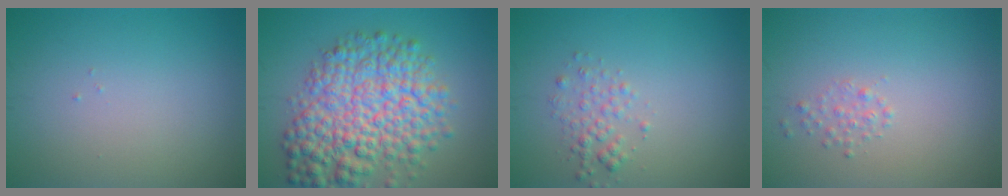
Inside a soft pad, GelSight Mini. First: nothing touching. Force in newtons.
{"total": 9.4, "press": 9.4, "slide": 0.3}
{"total": 1.7, "press": 1.7, "slide": 0.1}
{"total": 1.0, "press": 1.0, "slide": 0.1}